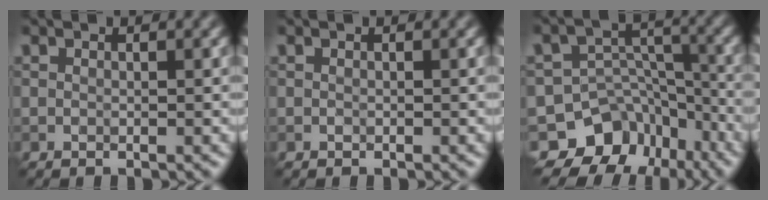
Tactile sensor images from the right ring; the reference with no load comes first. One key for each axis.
{"total": 0.0}
{"total": 9.6, "fx": -6.6, "fy": 6.7, "fz": 1.8, "tx": -0.011, "ty": 0.014, "tz": -0.094}